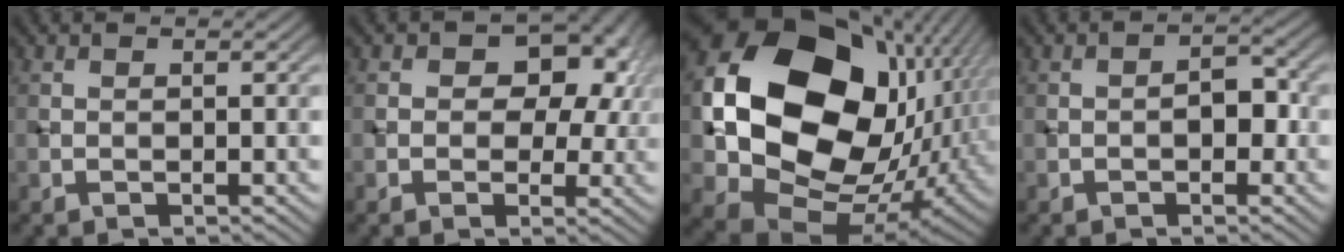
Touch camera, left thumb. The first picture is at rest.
{"total": 9.7, "force": [2.3, 6.8, 6.6], "torque": [-0.068, 0.017, 0.009]}
{"total": 20.2, "force": [2.8, 15.7, 12.4], "torque": [-0.269, -0.027, 0.069]}
{"total": 2.6, "force": [-0.8, 1.5, 2.1], "torque": [-0.027, 0.007, -0.016]}